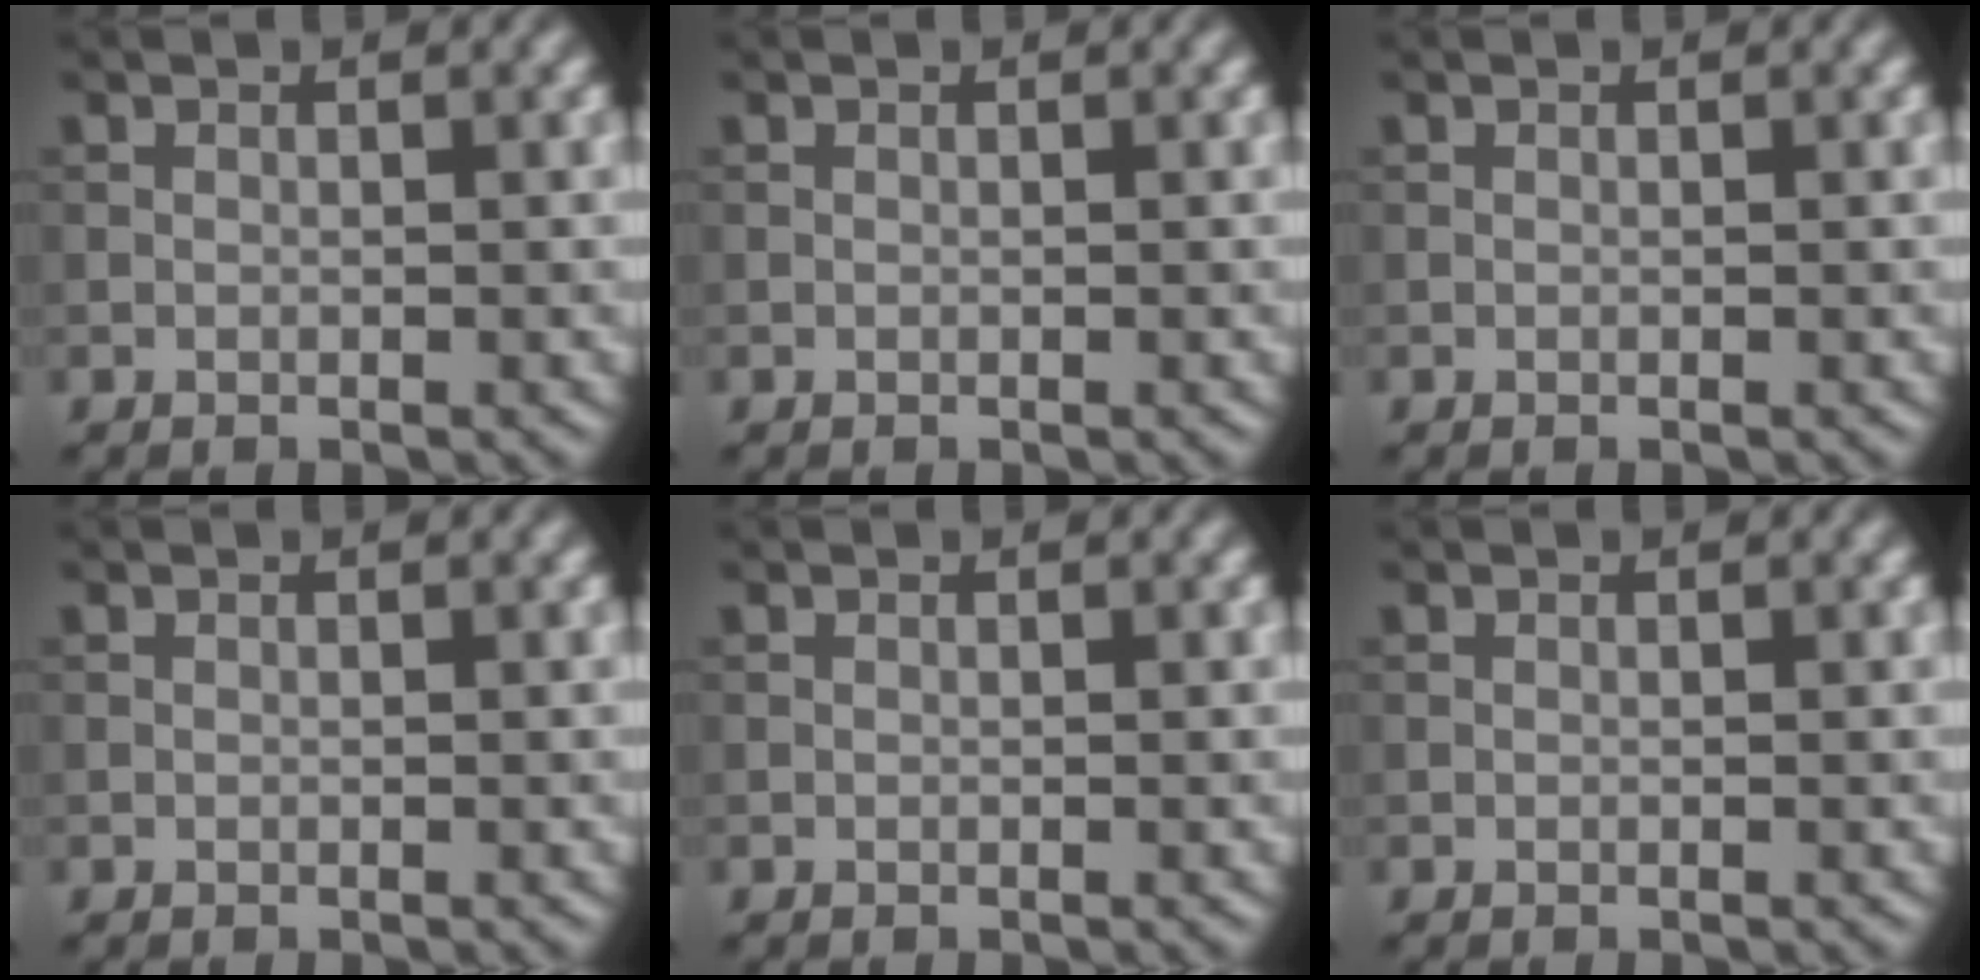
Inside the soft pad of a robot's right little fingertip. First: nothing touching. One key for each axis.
{"total": 0.0}
{"total": 0.0}
{"total": 0.0}
{"total": 0.0}
{"total": 0.0}